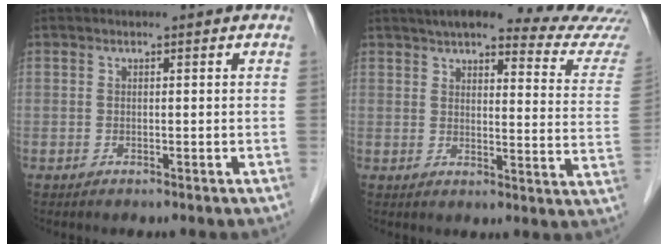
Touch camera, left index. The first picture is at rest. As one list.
[{"total": 20.0, "force": [18.1, 1.9, 8.3], "torque": [-0.095, -0.044, 0.198]}]